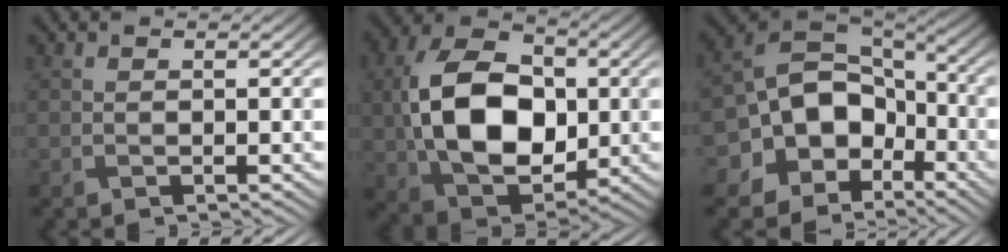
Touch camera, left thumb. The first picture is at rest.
{"total": 14.4, "force": [0.0, 9.8, 10.5], "torque": [-0.219, 0.002, 0.002]}
{"total": 15.1, "force": [-4.1, 12.1, 8.1], "torque": [-0.177, -0.011, -0.086]}